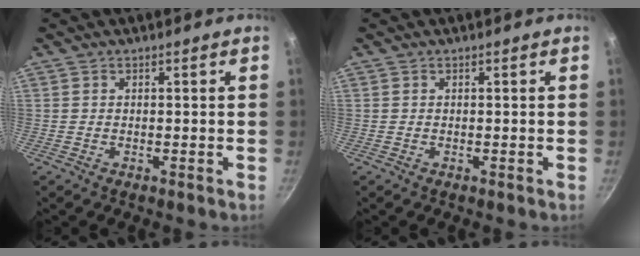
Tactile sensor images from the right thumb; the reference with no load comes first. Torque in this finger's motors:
{"motor_torque": [0.00, 0.00, 0.17, -0.14, 0.00]}